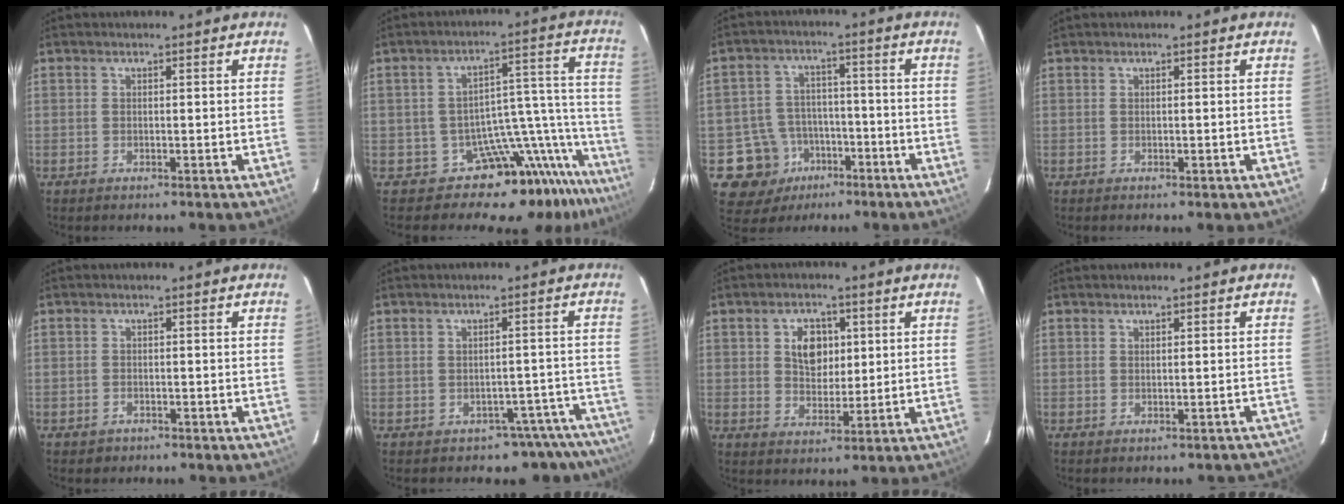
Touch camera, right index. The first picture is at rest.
{"total": 15.2, "force": [-14.0, 4.9, 3.3], "torque": [-0.004, 0.046, -0.210]}
{"total": 10.7, "force": [-5.1, 9.2, 1.9], "torque": [-0.063, 0.030, -0.063]}
{"total": 0.7, "force": [-0.1, 0.2, 0.6], "torque": [-0.005, 0.004, -0.001]}
{"total": 2.0, "force": [-1.2, 1.6, 0.3], "torque": [-0.011, 0.003, -0.010]}
{"total": 8.1, "force": [-7.0, 4.2, 0.3], "torque": [0.023, 0.054, -0.061]}
{"total": 6.8, "force": [1.9, 4.8, 4.4], "torque": [-0.074, 0.012, 0.037]}
{"total": 2.8, "force": [-2.2, 1.1, 1.2], "torque": [-0.002, 0.019, -0.012]}